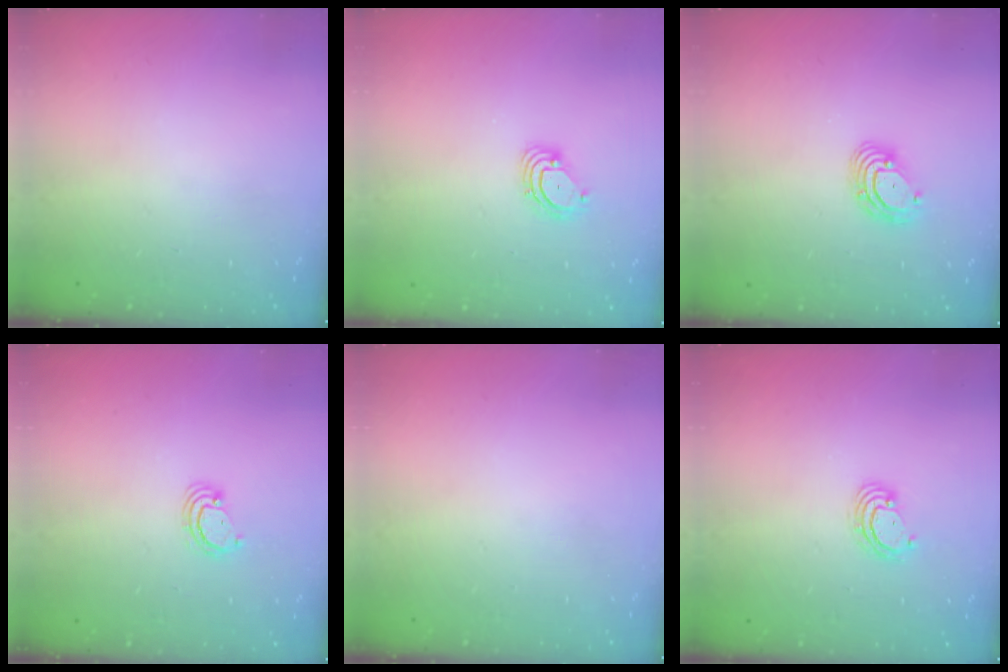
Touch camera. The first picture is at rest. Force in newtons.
{"total": 3.6, "press": 3.6, "slide": 0.3}
{"total": 5.8, "press": 5.7, "slide": 0.8}
{"total": 3.2, "press": 3.1, "slide": 0.3}
{"total": 0.0}
{"total": 3.8, "press": 3.8, "slide": 0.2}